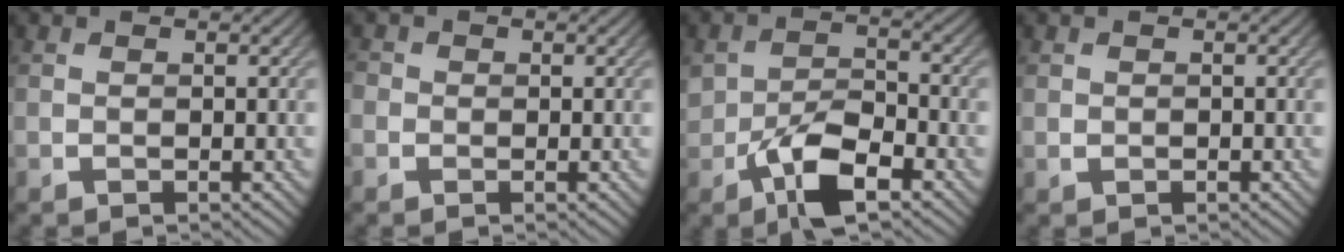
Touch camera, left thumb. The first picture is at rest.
{"total": 1.4, "force": [-0.5, 1.3, 0.2], "torque": [0.000, -0.002, -0.014]}
{"total": 7.1, "force": [-3.4, 3.6, 5.1], "torque": [-0.099, -0.004, -0.069]}
{"total": 0.7, "force": [-0.2, 0.6, 0.4], "torque": [-0.010, -0.003, -0.001]}